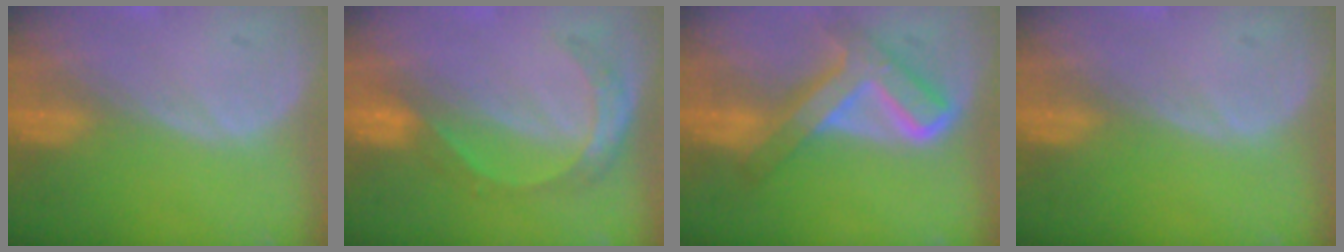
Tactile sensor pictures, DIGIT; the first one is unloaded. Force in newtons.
{"total": 5.5, "press": 4.7, "slide": 2.8}
{"total": 8.1, "press": 8.1, "slide": 0.8}
{"total": 0.0}